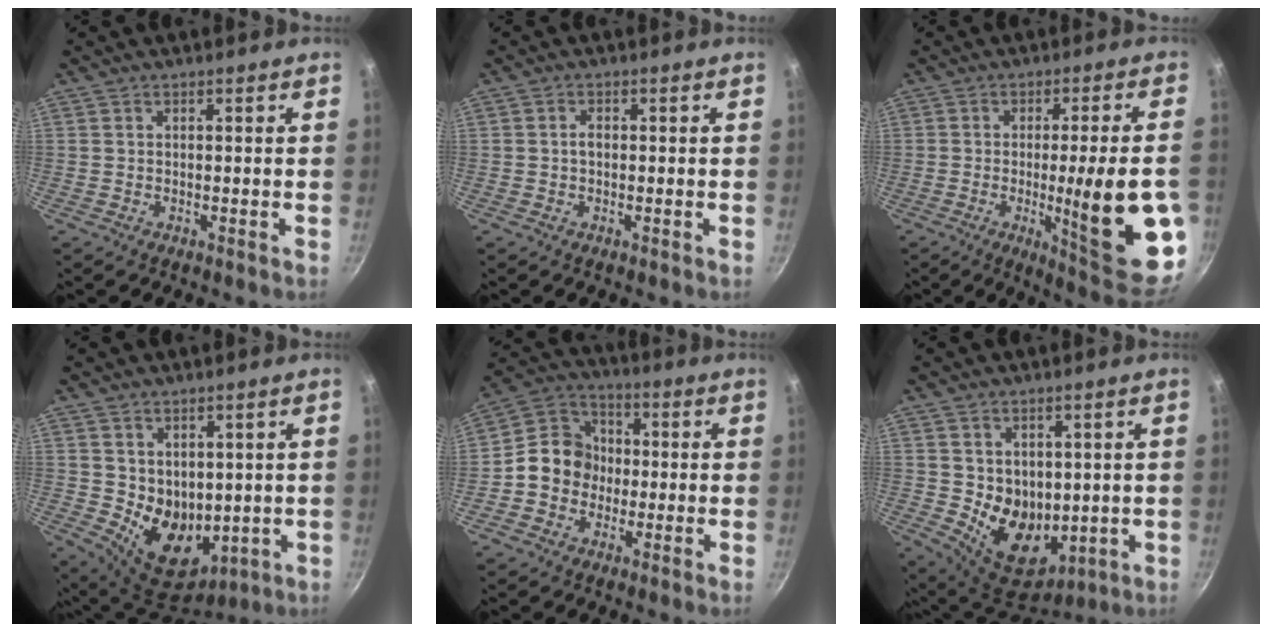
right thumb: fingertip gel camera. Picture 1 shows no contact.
{"total": 1.4, "force": [-0.1, 1.0, 1.1], "torque": [-0.017, 0.006, -0.002]}
{"total": 20.5, "force": [-3.8, 3.5, 19.9], "torque": [-0.251, -0.007, -0.043]}
{"total": 11.4, "force": [1.2, 8.8, 7.1], "torque": [-0.082, -0.037, 0.045]}
{"total": 10.0, "force": [-1.6, 8.9, 4.3], "torque": [-0.036, 0.031, -0.049]}
{"total": 12.3, "force": [0.8, 9.6, 7.7], "torque": [-0.096, -0.036, 0.037]}